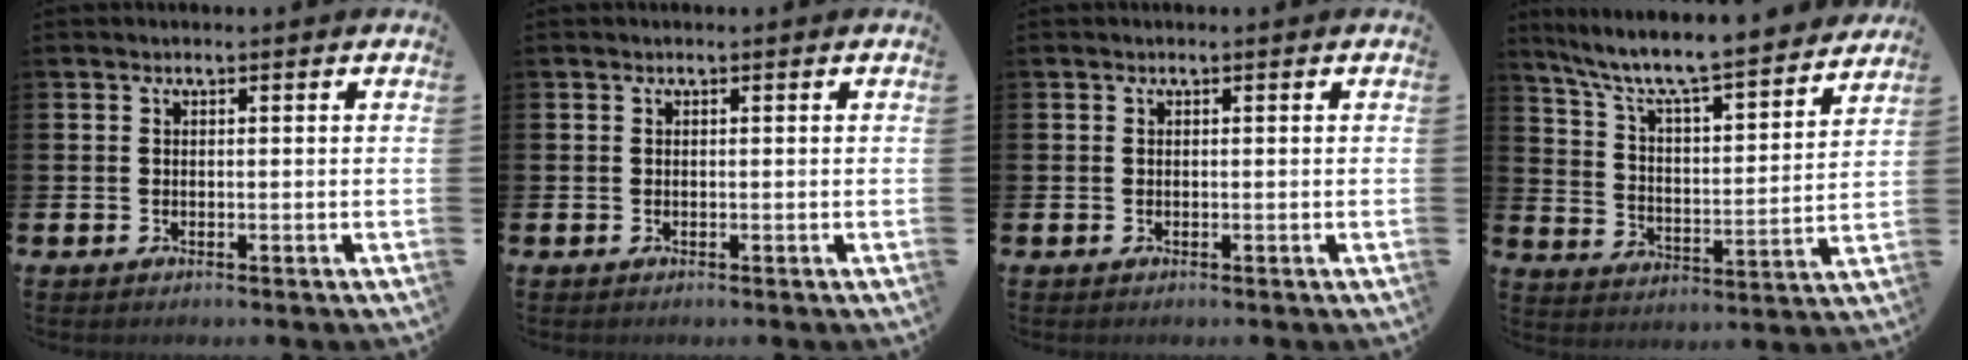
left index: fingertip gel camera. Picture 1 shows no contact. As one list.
[{"total": 0.0}, {"total": 0.0}, {"total": 8.6, "force": [7.8, 0.9, 3.5], "torque": [-0.097, -0.062, 0.127]}]